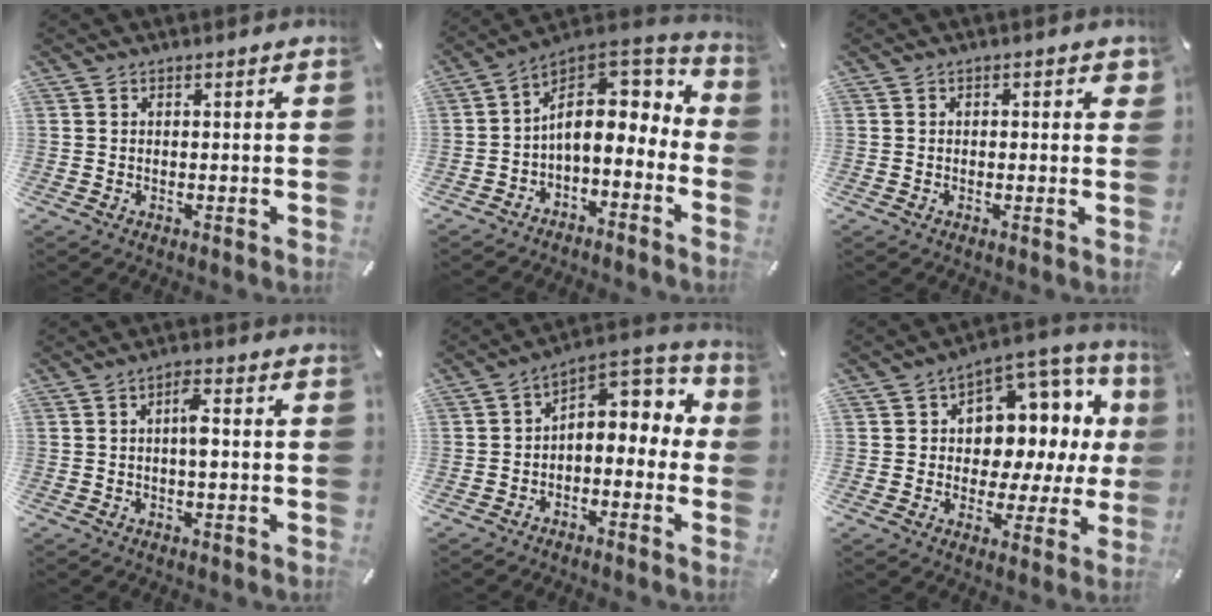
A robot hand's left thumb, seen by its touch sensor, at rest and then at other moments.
{"total": 12.8, "force": [2.0, 8.5, 9.4], "torque": [-0.133, -0.026, 0.037]}
{"total": 1.3, "force": [-0.1, 0.9, 0.9], "torque": [-0.008, 0.003, -0.006]}
{"total": 4.3, "force": [-0.1, 1.4, 4.1], "torque": [-0.070, 0.008, -0.006]}
{"total": 6.6, "force": [1.4, 4.9, 4.2], "torque": [-0.047, -0.027, 0.021]}
{"total": 10.3, "force": [2.6, 8.4, 5.4], "torque": [-0.057, -0.045, 0.052]}